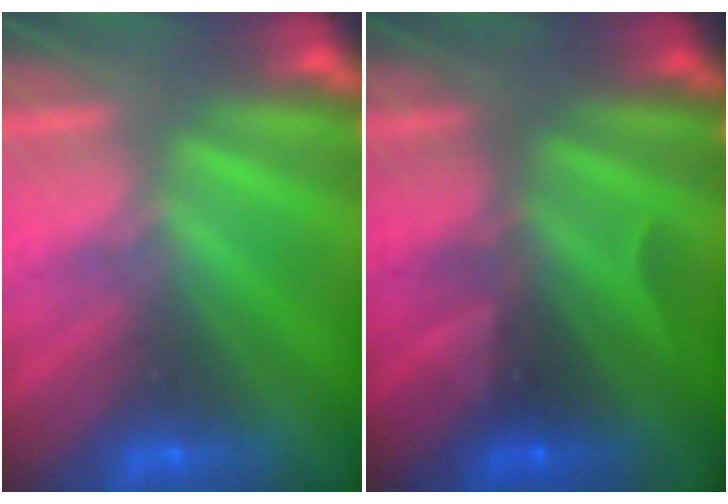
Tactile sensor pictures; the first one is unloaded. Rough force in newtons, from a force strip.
{"total": 3.3}